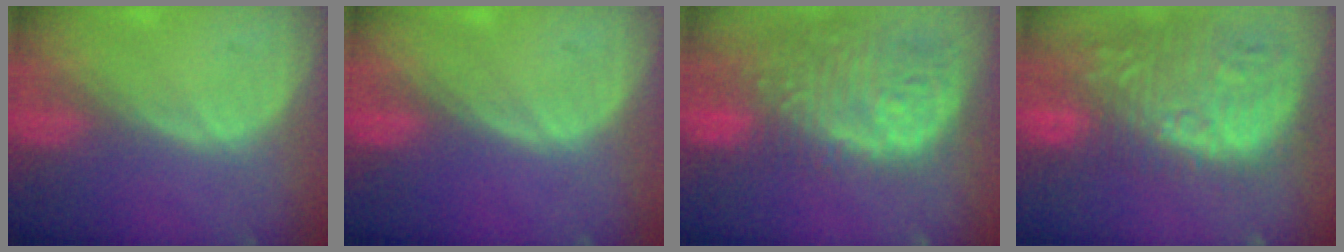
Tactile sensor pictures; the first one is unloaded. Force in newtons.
{"total": 0.0}
{"total": 14.4, "press": 11.8, "slide": 8.2}
{"total": 14.1, "press": 12.3, "slide": 6.9}